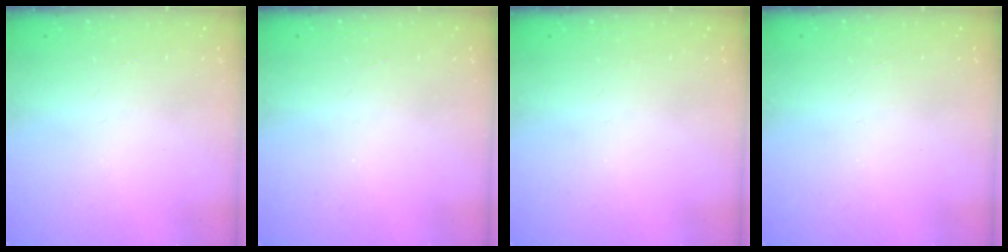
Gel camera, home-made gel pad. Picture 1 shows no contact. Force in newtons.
{"total": 0.0}
{"total": 0.0}
{"total": 0.0}